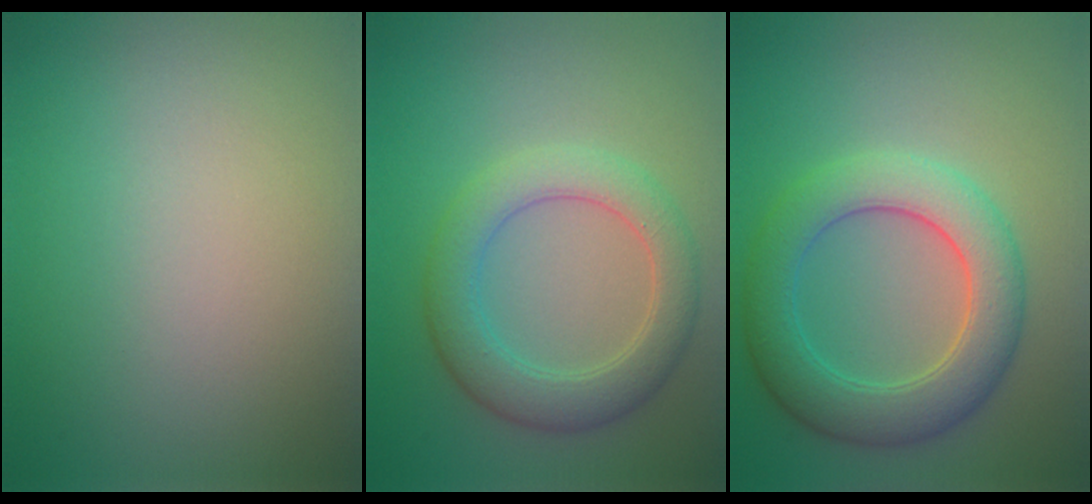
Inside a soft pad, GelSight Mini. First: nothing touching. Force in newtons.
{"total": 4.7, "press": 4.7, "slide": 0.3}
{"total": 6.2, "press": 6.2, "slide": 0.2}